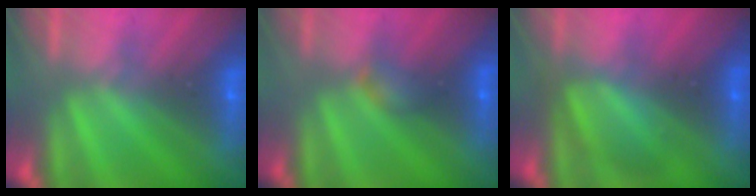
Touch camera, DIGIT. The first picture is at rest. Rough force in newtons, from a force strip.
{"total": 2.2}
{"total": 3.2}